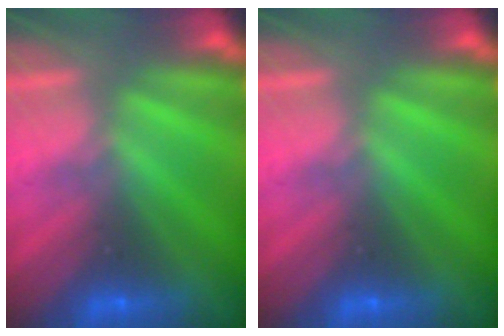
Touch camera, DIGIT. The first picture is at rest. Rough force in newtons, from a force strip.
{"total": 0.0}